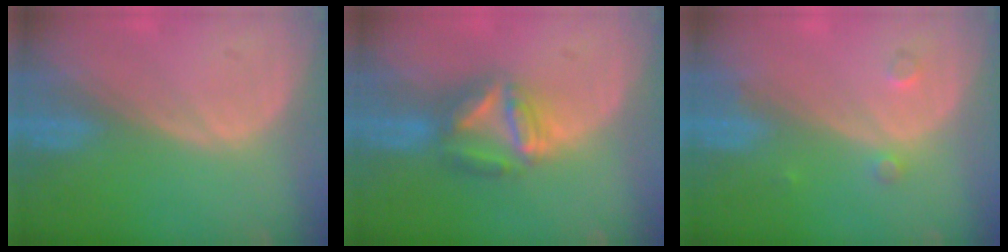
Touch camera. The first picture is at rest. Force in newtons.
{"total": 6.6, "press": 6.2, "slide": 2.5}
{"total": 1.7, "press": 1.7, "slide": 0.3}